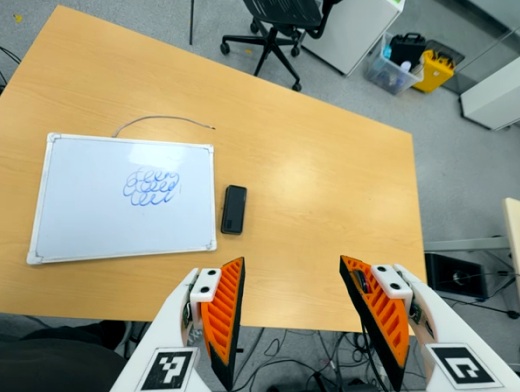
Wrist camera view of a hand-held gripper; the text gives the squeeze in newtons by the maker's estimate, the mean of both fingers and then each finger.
{"total": 0.0}